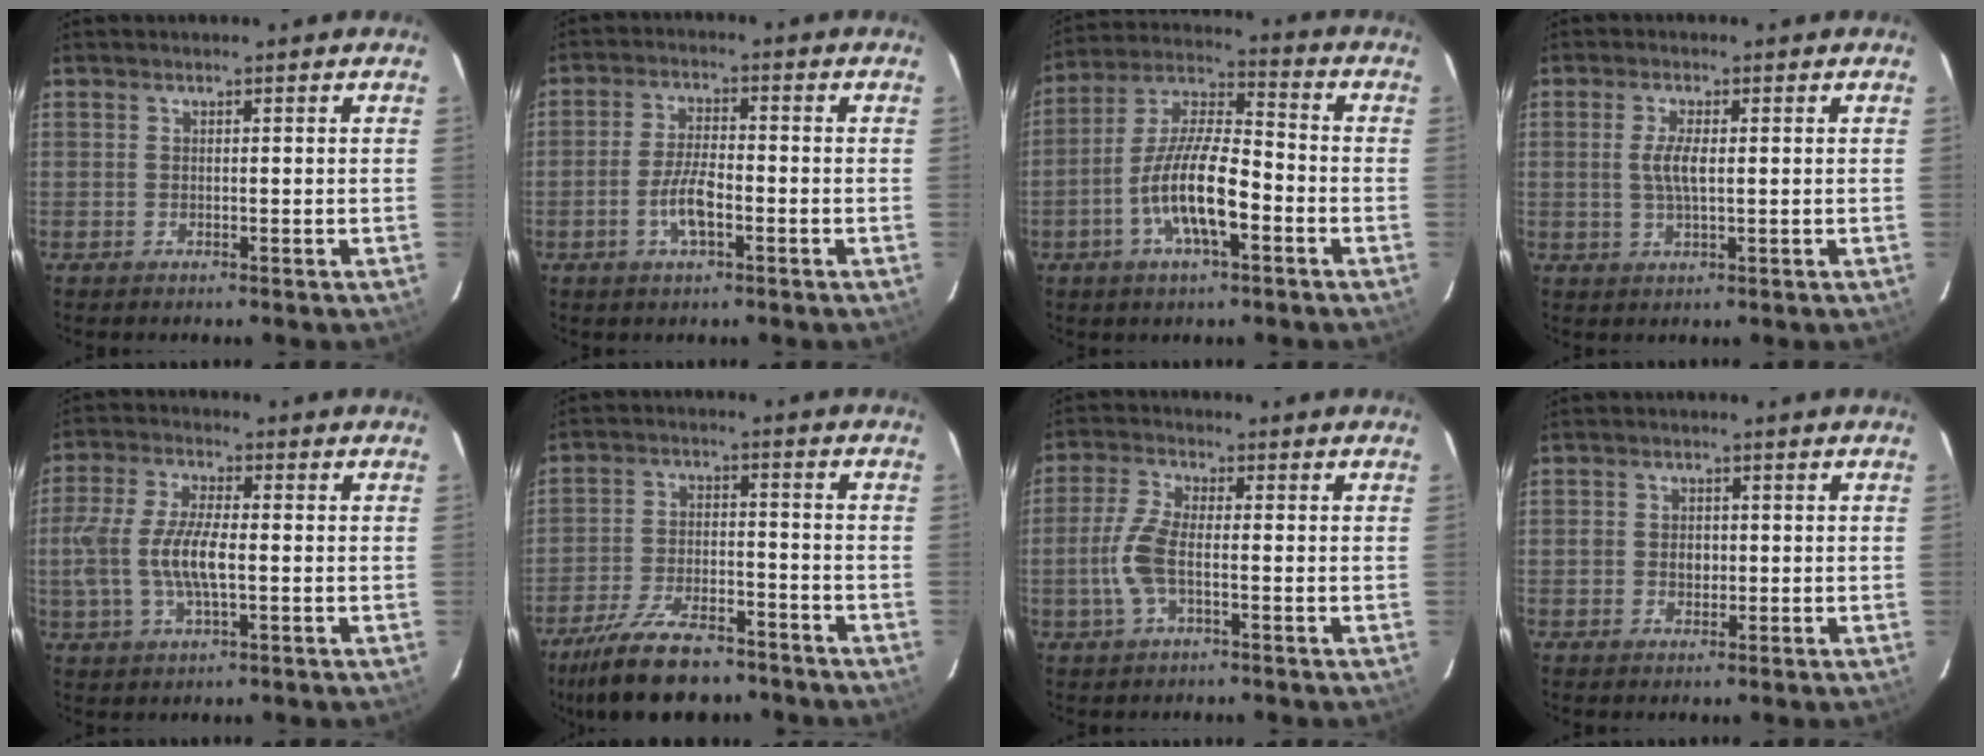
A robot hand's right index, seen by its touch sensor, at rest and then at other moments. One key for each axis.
{"total": 6.0, "fx": -2.4, "fy": 2.0, "fz": 5.1, "tx": -0.107, "ty": 0.002, "tz": -0.045}
{"total": 13.2, "fx": -5.0, "fy": 3.7, "fz": 11.6, "tx": -0.233, "ty": 0.001, "tz": -0.095}
{"total": 3.8, "fx": 0.3, "fy": 1.1, "fz": 3.7, "tx": -0.073, "ty": 0.000, "tz": 0.006}
{"total": 10.5, "fx": -1.2, "fy": 3.8, "fz": 9.7, "tx": -0.203, "ty": 0.001, "tz": -0.025}
{"total": 16.2, "fx": -12.8, "fy": 6.0, "fz": 8.0, "tx": -0.174, "ty": -0.015, "tz": -0.208}
{"total": 7.1, "fx": -1.7, "fy": 2.5, "fz": 6.4, "tx": -0.145, "ty": 0.004, "tz": -0.035}
{"total": 2.6, "fx": -0.3, "fy": 2.2, "fz": 1.3, "tx": -0.022, "ty": 0.005, "tz": -0.006}